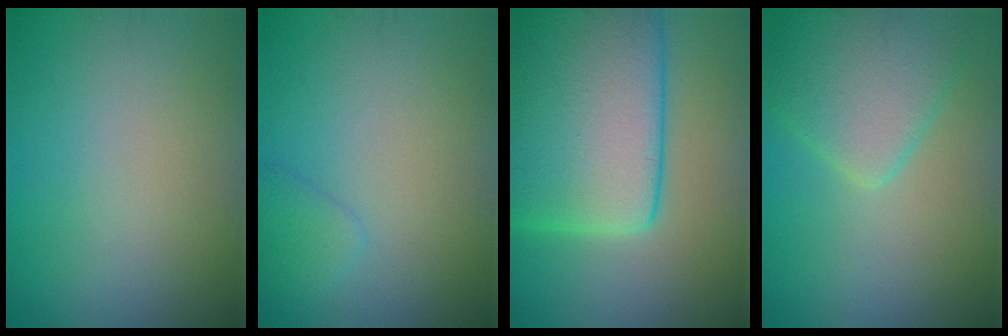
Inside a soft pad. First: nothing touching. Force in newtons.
{"total": 1.4, "press": 1.4, "slide": 0.1}
{"total": 14.6, "press": 14.6, "slide": 0.1}
{"total": 5.0, "press": 5.0, "slide": 0.3}